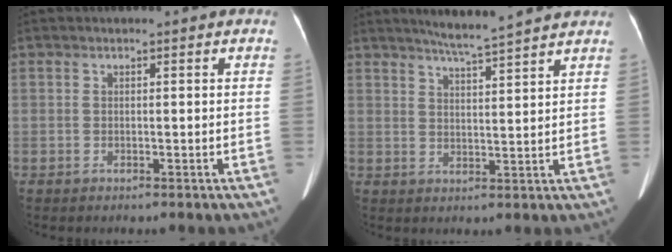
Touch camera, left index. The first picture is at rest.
{"total": 8.4, "force": [7.6, -0.8, 3.6], "torque": [-0.067, 0.009, 0.108]}